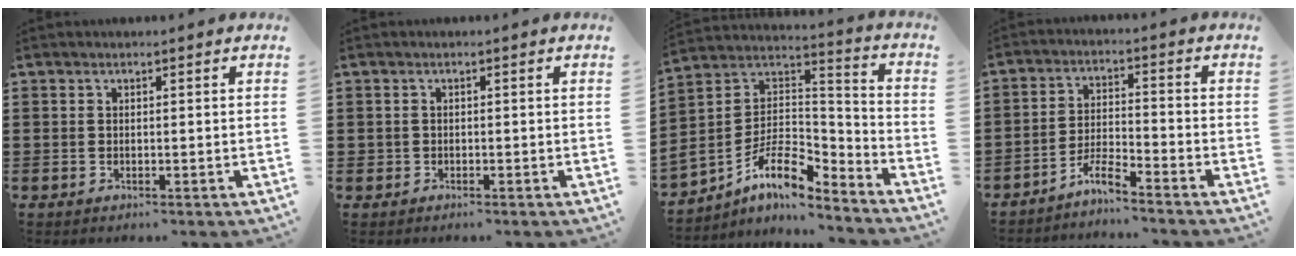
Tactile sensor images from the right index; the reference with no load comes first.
{"total": 0.7, "force": [-0.3, 0.6, 0.1], "torque": [-0.003, 0.003, -0.008]}
{"total": 8.5, "force": [-5.7, 3.4, 5.3], "torque": [-0.120, -0.010, -0.114]}
{"total": 4.3, "force": [-4.1, -0.1, 1.4], "torque": [-0.044, -0.001, -0.087]}